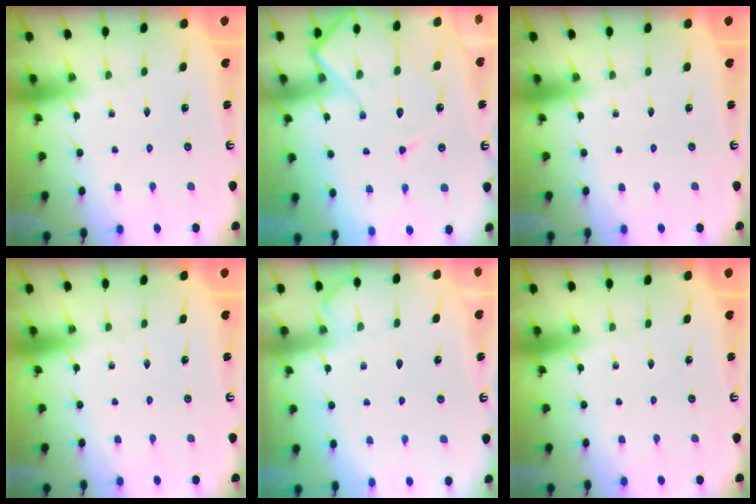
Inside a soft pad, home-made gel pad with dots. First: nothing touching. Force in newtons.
{"total": 12.6, "press": 12.5, "slide": 1.3}
{"total": 0.0}
{"total": 0.0}
{"total": 3.3, "press": 3.3, "slide": 0.4}
{"total": 0.0}